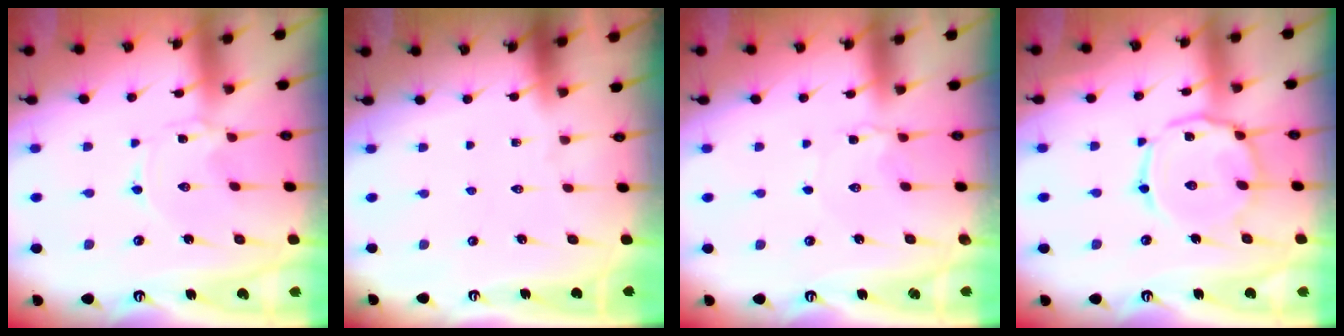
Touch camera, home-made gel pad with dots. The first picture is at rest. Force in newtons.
{"total": 0.0}
{"total": 1.4, "press": 1.3, "slide": 0.2}
{"total": 11.2, "press": 11.2, "slide": 0.9}